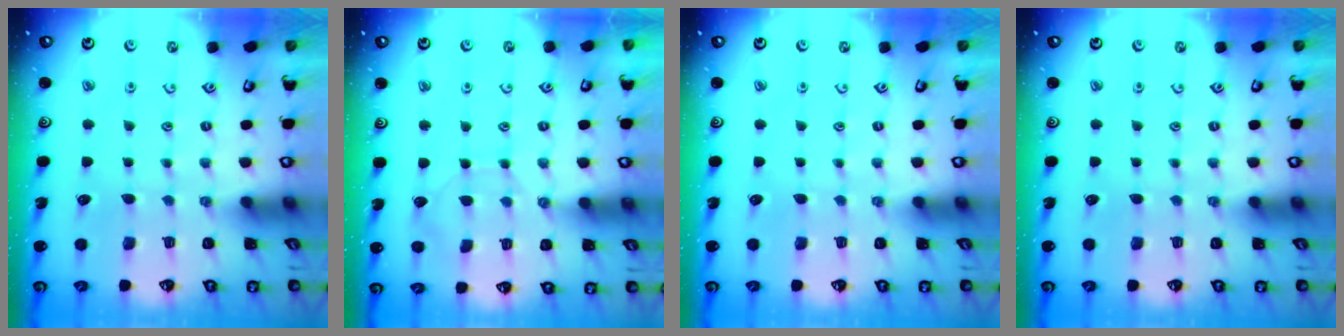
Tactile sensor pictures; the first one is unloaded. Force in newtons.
{"total": 4.3, "press": 4.3, "slide": 0.1}
{"total": 0.0}
{"total": 0.0}